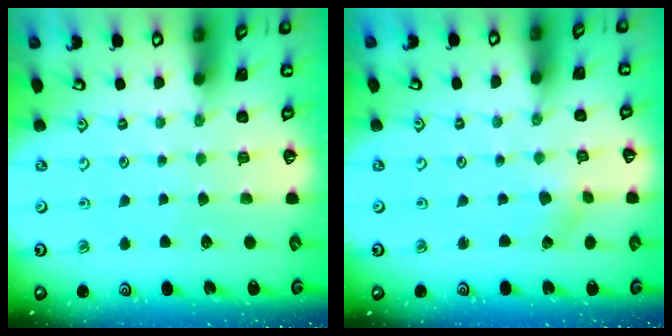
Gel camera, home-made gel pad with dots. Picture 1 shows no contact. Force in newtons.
{"total": 1.1, "press": 1.1, "slide": 0.1}